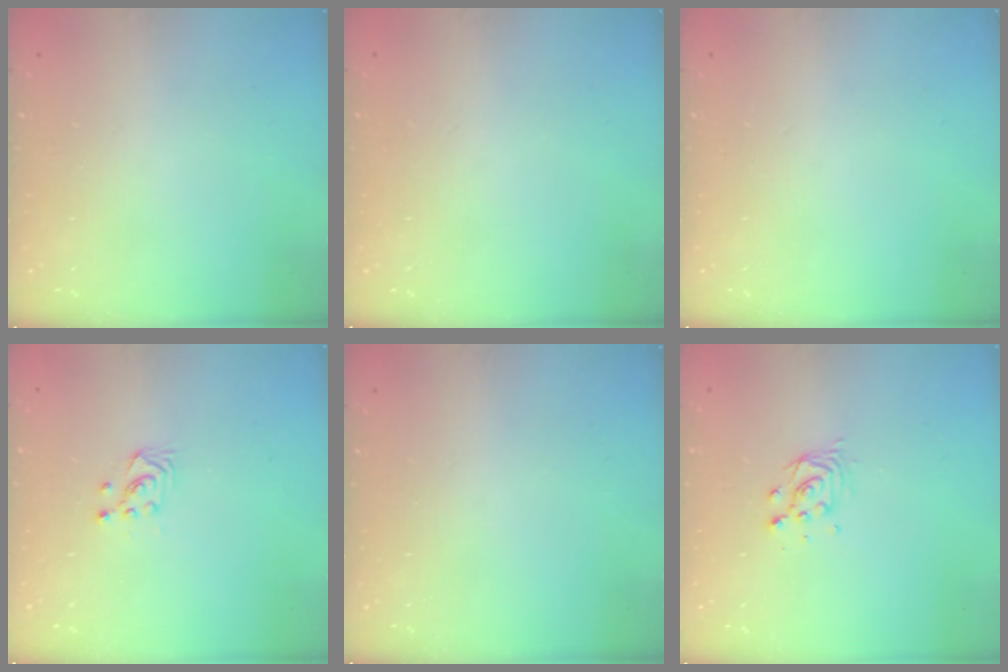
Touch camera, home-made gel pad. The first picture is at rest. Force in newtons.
{"total": 0.0}
{"total": 0.0}
{"total": 2.6, "press": 2.6, "slide": 0.3}
{"total": 0.0}
{"total": 4.7, "press": 4.7, "slide": 0.4}